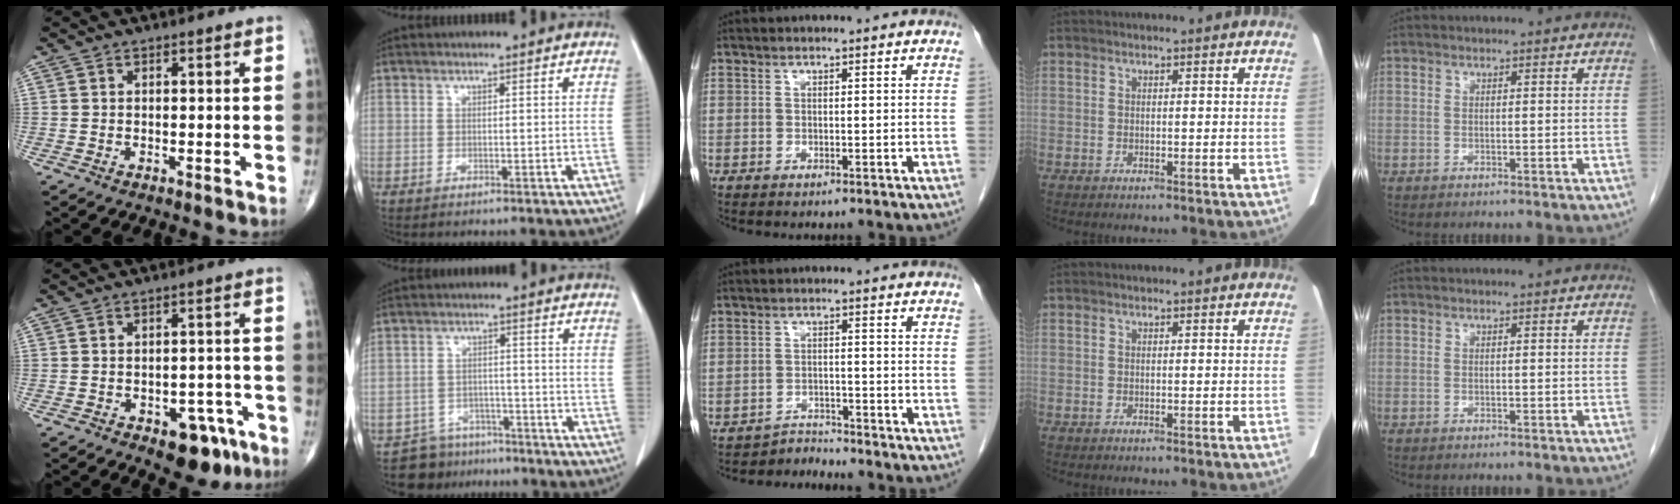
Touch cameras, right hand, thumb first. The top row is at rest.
{"thumb": {"total": 8.6, "force": [-4.9, 4.7, 5.3], "torque": [-0.037, 0.036, -0.056]}, "index": {"total": 6.6, "force": [-5.3, 3.8, -0.7], "torque": [0.021, 0.024, -0.080]}, "middle": {"total": 2.6, "force": [-2.2, -0.2, -1.3], "torque": [0.033, -0.004, -0.037]}}